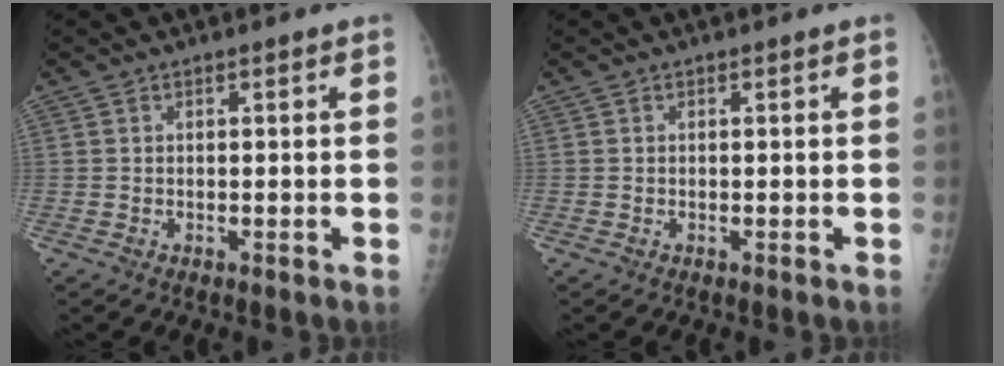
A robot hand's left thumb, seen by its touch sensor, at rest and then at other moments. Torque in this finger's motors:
{"motor_torque": [0.00, 0.00, 0.00, 0.00, 0.00]}